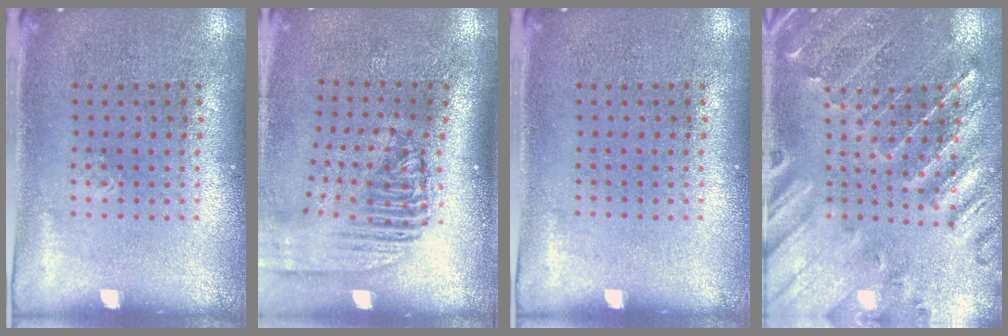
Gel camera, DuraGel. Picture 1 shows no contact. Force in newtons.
{"total": 2.3, "press": 1.7, "slide": 1.5}
{"total": 0.0}
{"total": 1.1, "press": 1.1, "slide": 0.3}